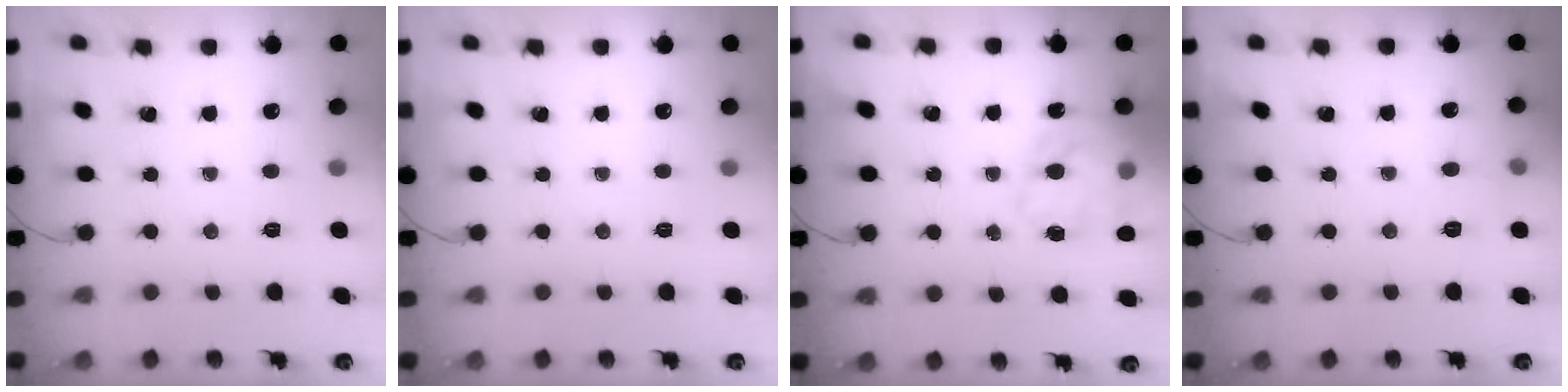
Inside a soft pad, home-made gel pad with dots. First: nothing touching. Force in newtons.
{"total": 0.0}
{"total": 17.8, "press": 17.4, "slide": 4.0}
{"total": 5.6, "press": 5.4, "slide": 1.4}